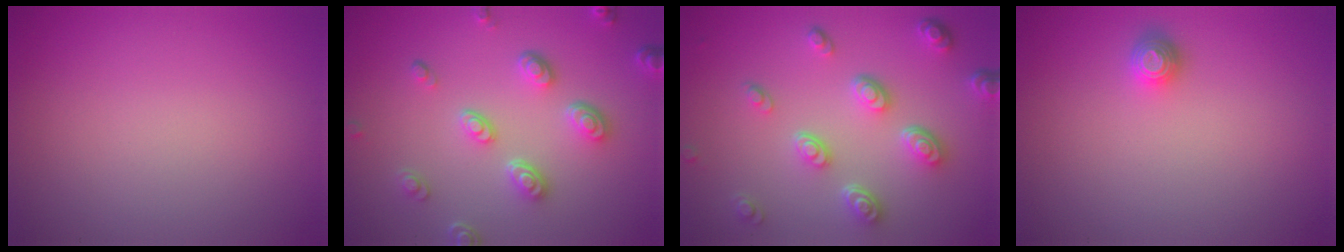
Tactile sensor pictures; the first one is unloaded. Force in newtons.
{"total": 4.0, "press": 3.3, "slide": 2.3}
{"total": 4.7, "press": 3.6, "slide": 3.0}
{"total": 1.4, "press": 1.2, "slide": 0.5}